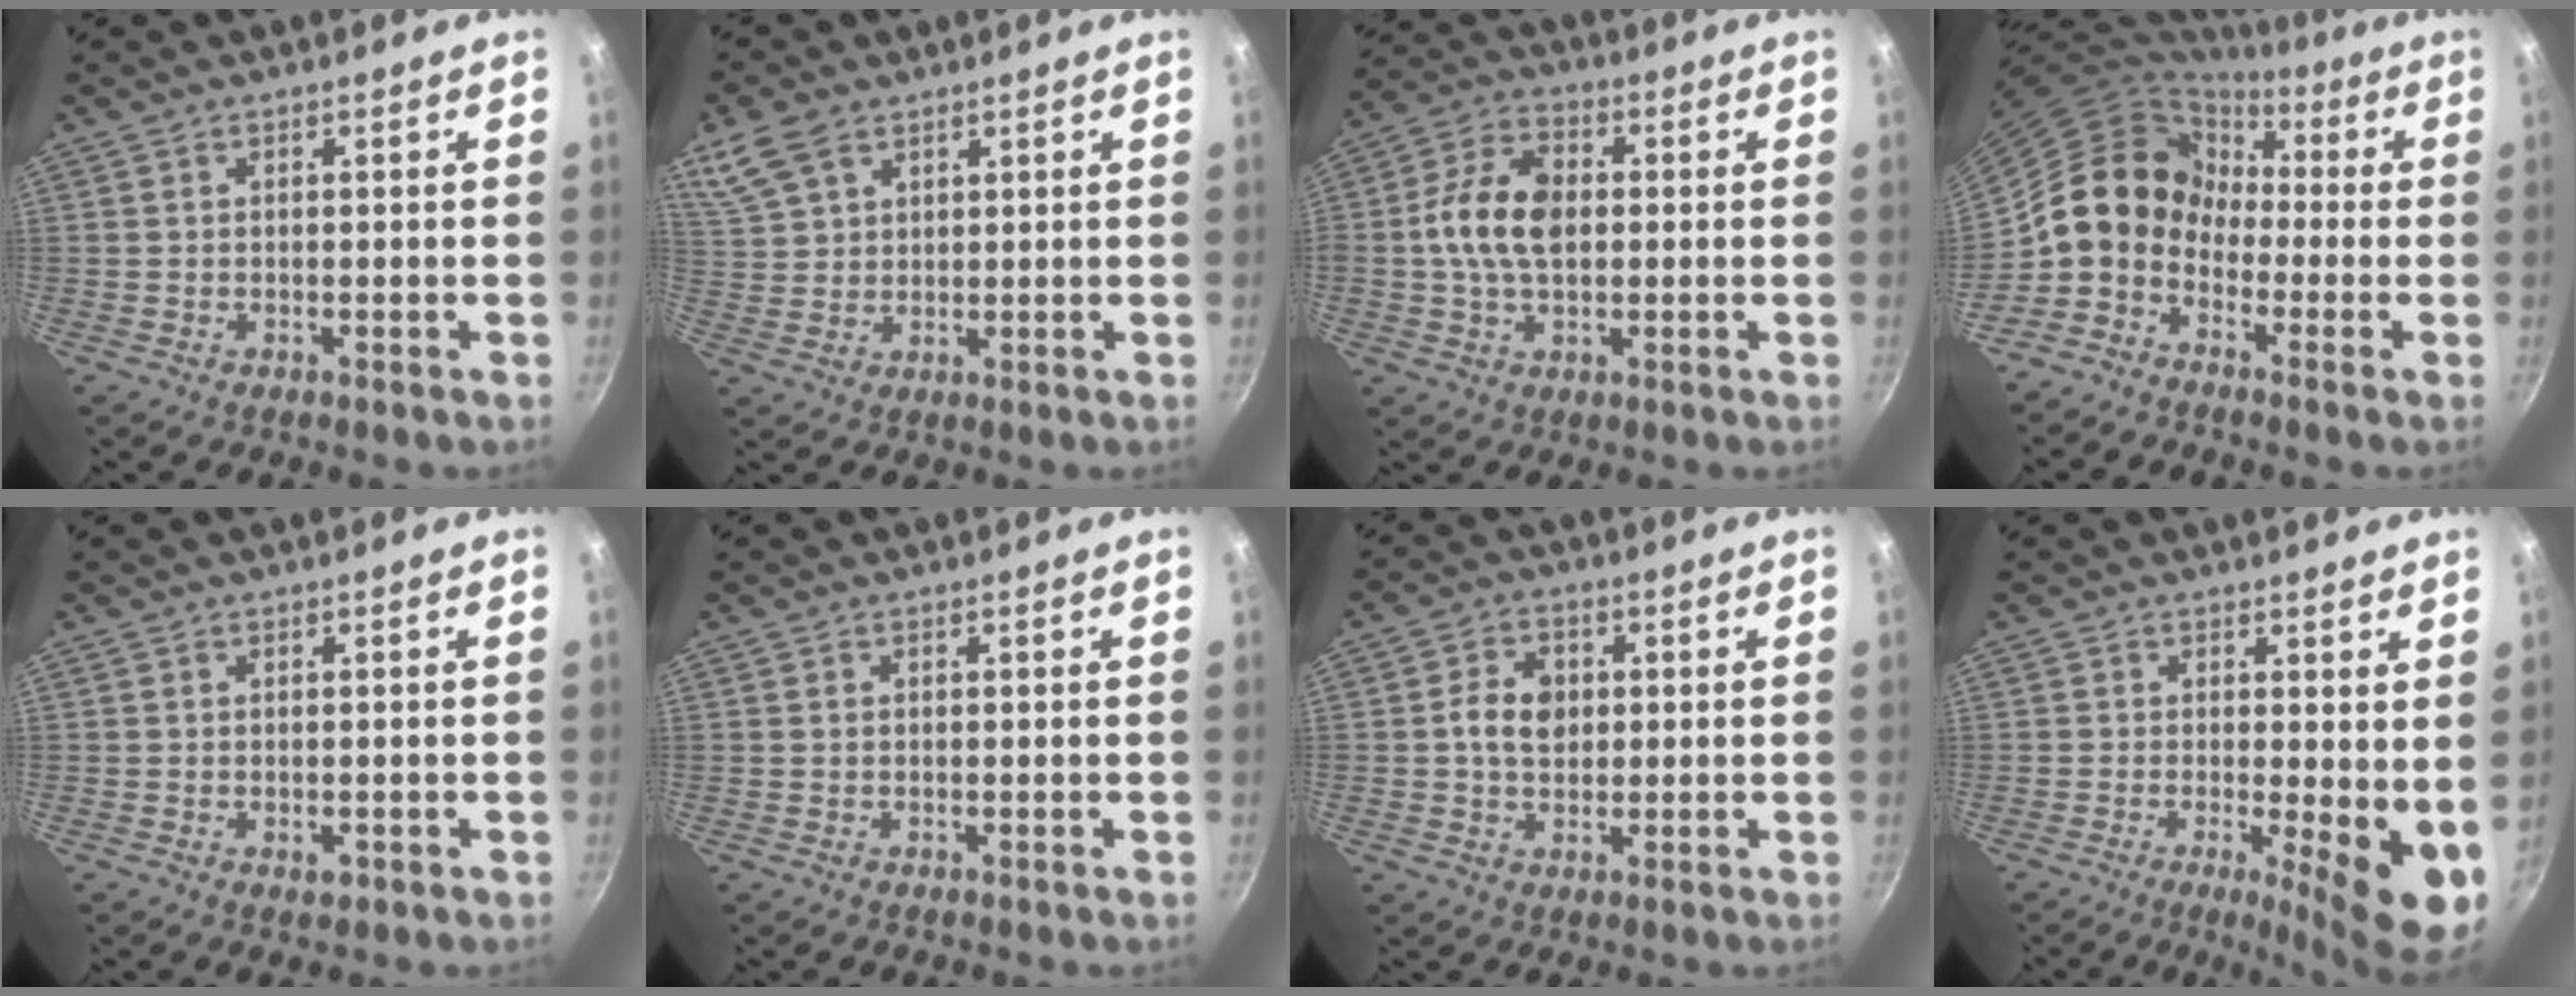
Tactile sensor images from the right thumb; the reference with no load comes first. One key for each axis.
{"total": 7.5, "fx": 4.7, "fy": 4.5, "fz": 3.7, "tx": -0.065, "ty": -0.006, "tz": 0.100}
{"total": 12.1, "fx": 0.4, "fy": 7.9, "fz": 9.1, "tx": -0.156, "ty": 0.019, "tz": -0.007}
{"total": 10.4, "fx": -1.8, "fy": 8.8, "fz": 5.2, "tx": -0.052, "ty": 0.044, "tz": -0.054}
{"total": 1.7, "fx": -0.5, "fy": 1.0, "fz": 1.2, "tx": -0.017, "ty": -0.001, "tz": -0.008}
{"total": 0.6, "fx": 0.1, "fy": 0.5, "fz": 0.3, "tx": -0.005, "ty": 0.003, "tz": 0.002}
{"total": 6.8, "fx": 0.6, "fy": 5.2, "fz": 4.3, "tx": -0.056, "ty": 0.006, "tz": 0.003}
{"total": 9.1, "fx": -0.5, "fy": 2.5, "fz": 8.8, "tx": -0.107, "ty": -0.020, "tz": -0.003}